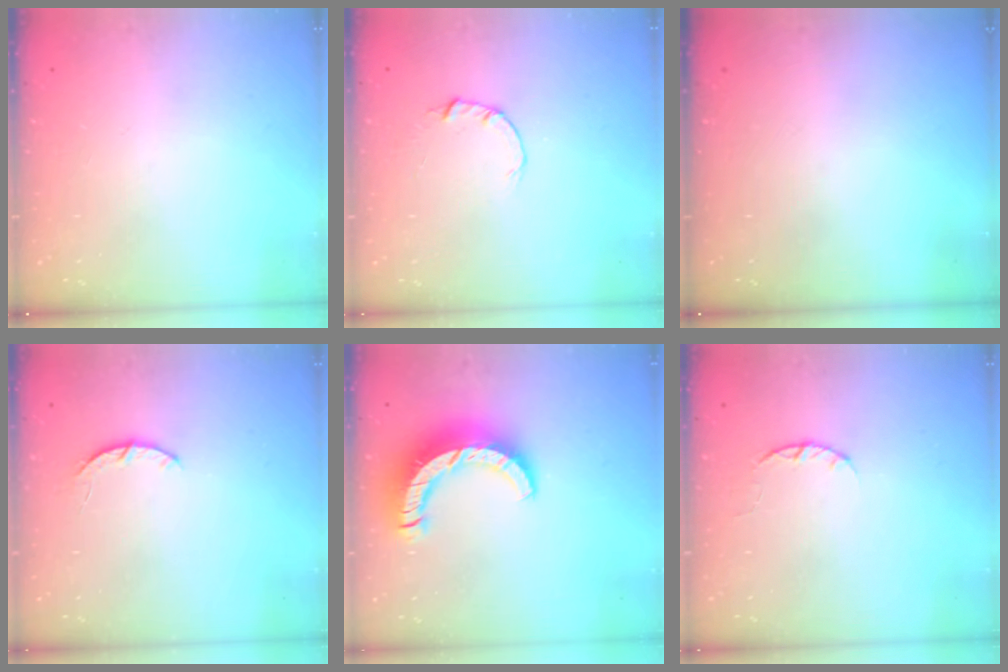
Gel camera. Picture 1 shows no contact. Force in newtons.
{"total": 2.0, "press": 2.0, "slide": 0.3}
{"total": 0.0}
{"total": 2.9, "press": 2.8, "slide": 0.5}
{"total": 12.2, "press": 12.1, "slide": 1.3}
{"total": 2.5, "press": 2.4, "slide": 0.4}